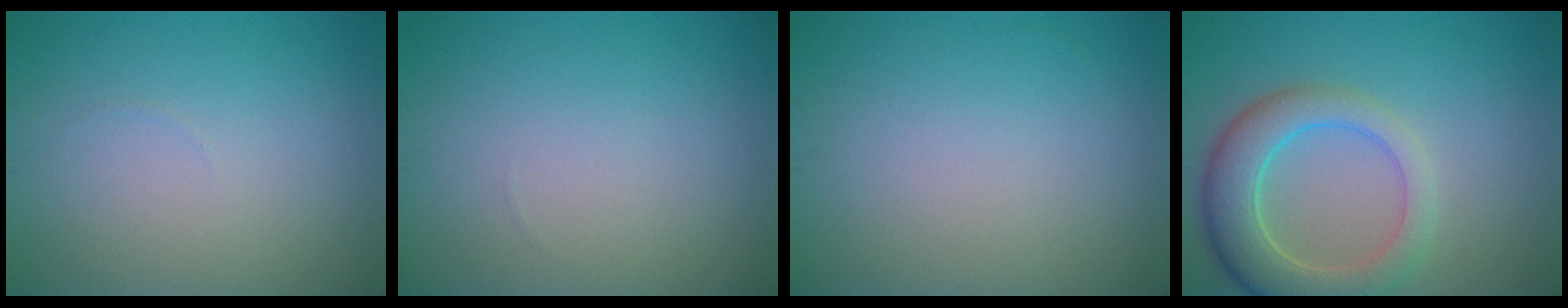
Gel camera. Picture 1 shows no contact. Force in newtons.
{"total": 0.0}
{"total": 0.0}
{"total": 6.2, "press": 6.2, "slide": 0.5}